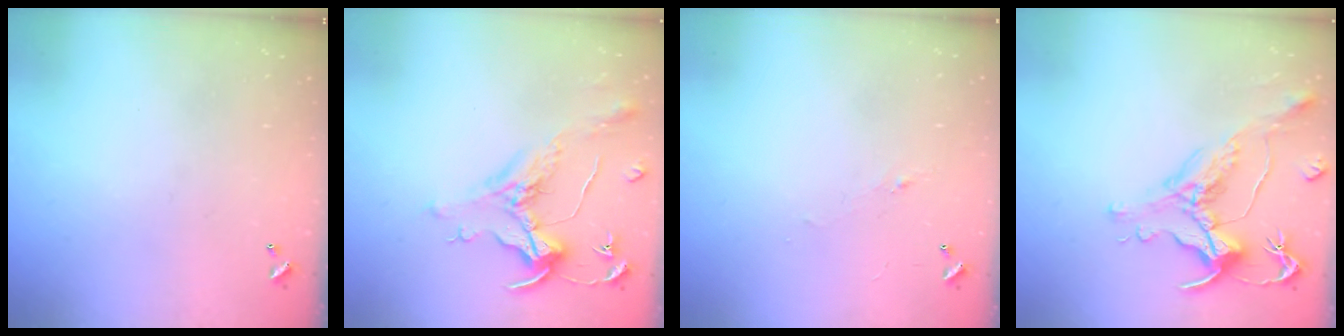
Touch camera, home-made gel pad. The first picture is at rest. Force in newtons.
{"total": 1.5, "press": 1.3, "slide": 0.7}
{"total": 0.9, "press": 0.6, "slide": 0.7}
{"total": 1.8, "press": 1.4, "slide": 1.2}